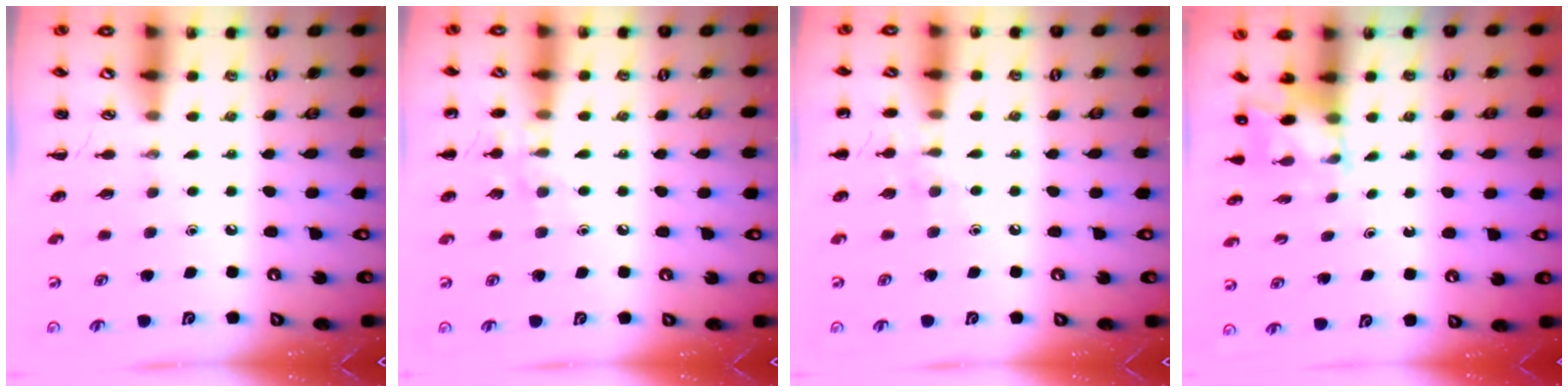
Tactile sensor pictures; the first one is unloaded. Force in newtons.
{"total": 7.6, "press": 7.3, "slide": 2.1}
{"total": 6.2, "press": 6.0, "slide": 1.7}
{"total": 2.4, "press": 2.3, "slide": 0.8}